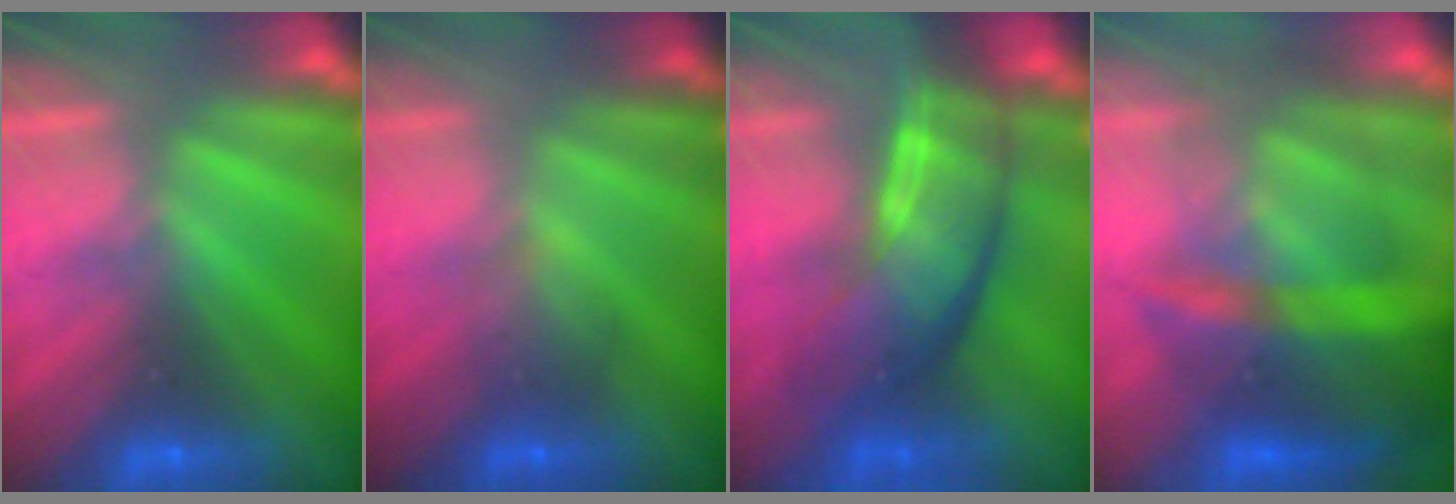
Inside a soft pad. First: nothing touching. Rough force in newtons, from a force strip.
{"total": 1.8}
{"total": 7.3}
{"total": 7.7}